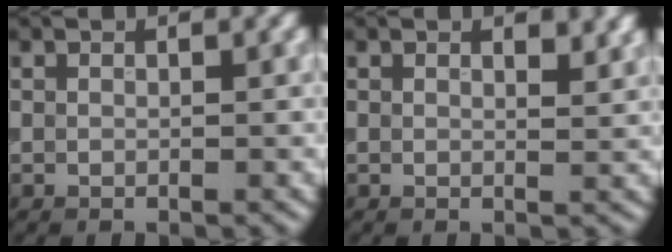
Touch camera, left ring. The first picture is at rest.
{"total": 1.5, "force": [1.1, 0.4, 1.0], "torque": [-0.010, -0.001, 0.019]}